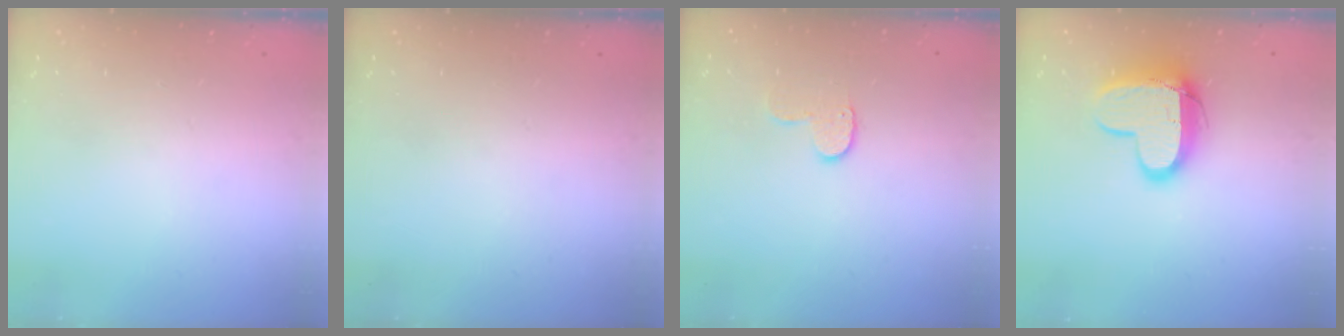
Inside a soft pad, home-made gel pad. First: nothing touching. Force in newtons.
{"total": 0.0}
{"total": 6.5, "press": 6.4, "slide": 0.4}
{"total": 13.2, "press": 13.2, "slide": 1.2}